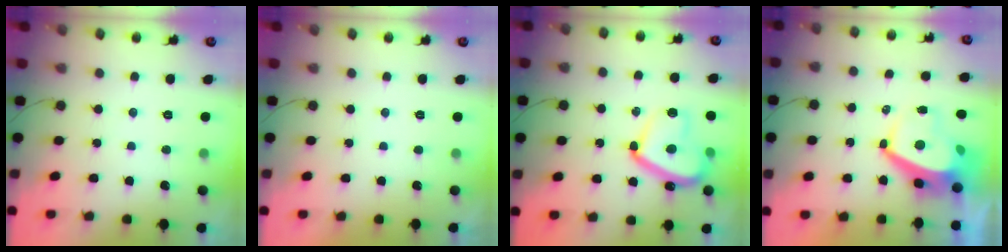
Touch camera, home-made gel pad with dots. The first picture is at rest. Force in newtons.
{"total": 2.3, "press": 2.3, "slide": 0.3}
{"total": 15.5, "press": 15.4, "slide": 1.3}
{"total": 6.5, "press": 6.5, "slide": 0.8}